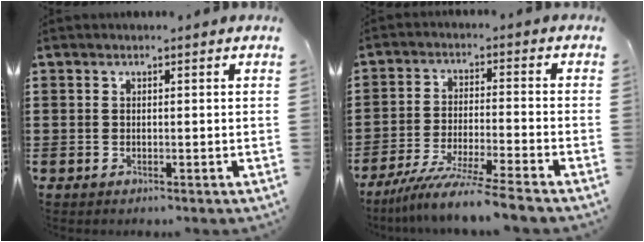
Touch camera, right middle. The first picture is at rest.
{"total": 7.8, "force": [-6.9, -0.9, 3.6], "torque": [-0.068, -0.016, -0.132]}